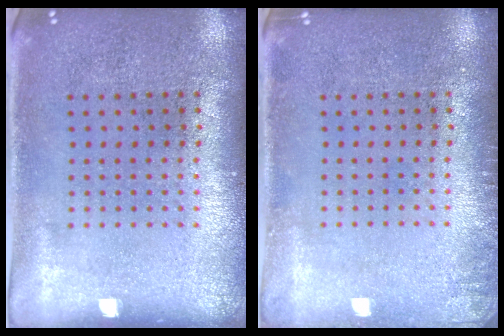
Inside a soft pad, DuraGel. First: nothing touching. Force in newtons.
{"total": 1.1, "press": 1.1, "slide": 0.2}